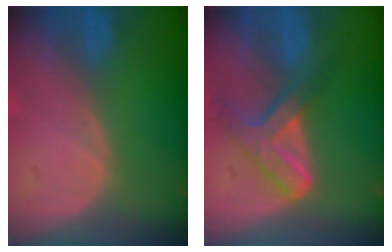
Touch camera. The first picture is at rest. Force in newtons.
{"total": 7.2, "press": 6.0, "slide": 3.8}